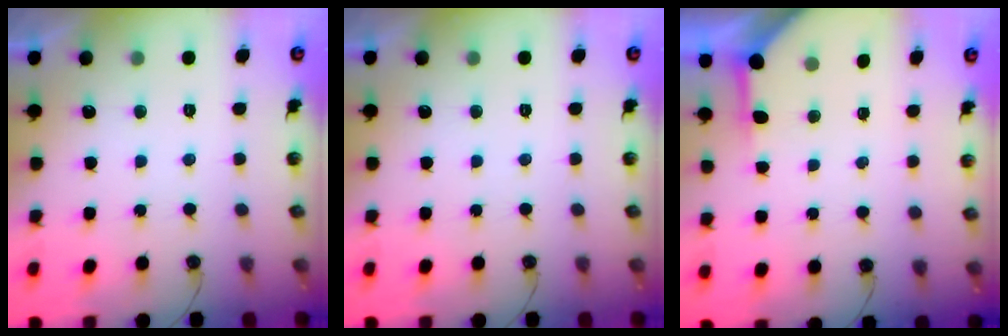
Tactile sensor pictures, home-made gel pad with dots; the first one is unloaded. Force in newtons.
{"total": 0.0}
{"total": 3.8, "press": 3.8, "slide": 0.5}